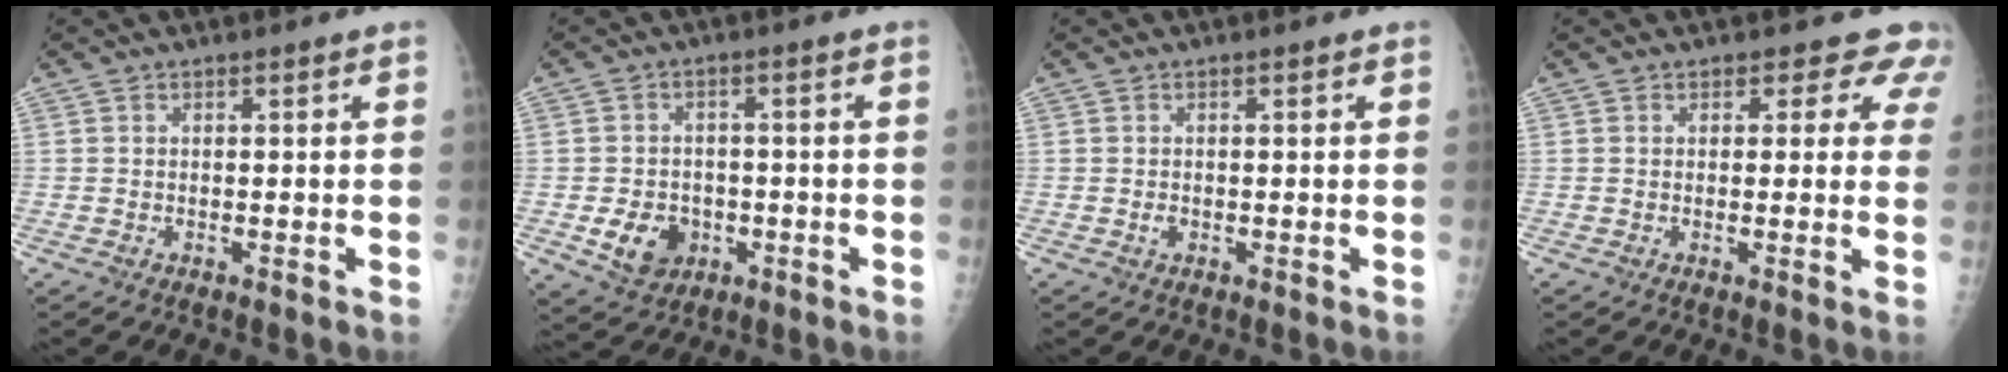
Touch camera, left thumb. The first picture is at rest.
{"total": 7.1, "force": [-2.1, 5.7, 3.7], "torque": [-0.041, 0.009, -0.027]}
{"total": 0.8, "force": [-0.1, 0.6, 0.5], "torque": [-0.007, 0.000, -0.002]}
{"total": 5.6, "force": [4.5, 3.2, 0.9], "torque": [0.033, -0.019, 0.030]}